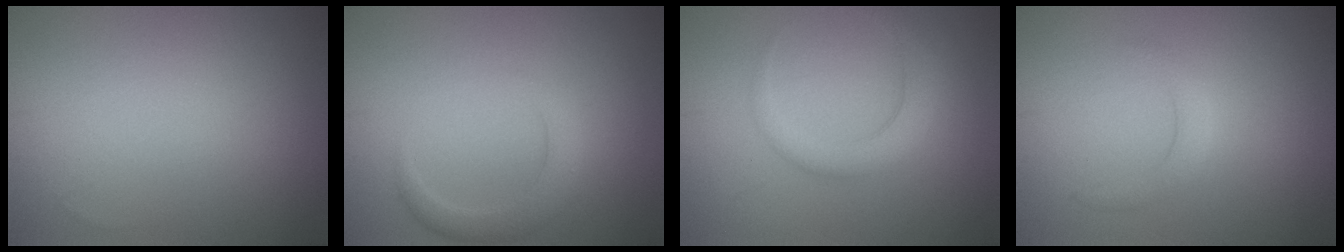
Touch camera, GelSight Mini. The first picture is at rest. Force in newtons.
{"total": 2.4, "press": 2.4, "slide": 0.2}
{"total": 2.8, "press": 2.8, "slide": 0.1}
{"total": 1.4, "press": 1.4, "slide": 0.1}